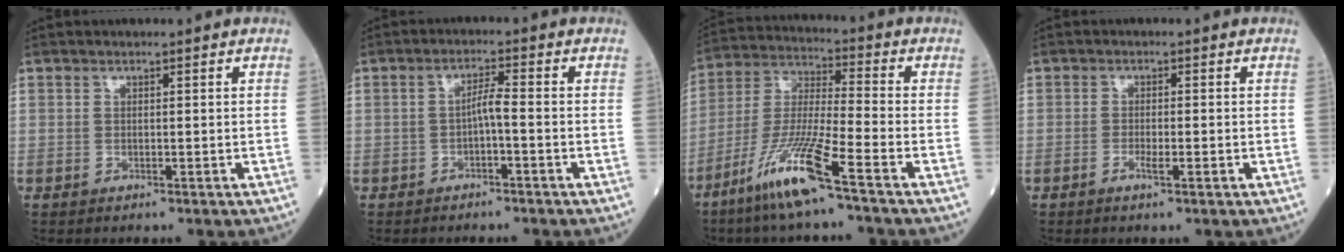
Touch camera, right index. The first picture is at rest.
{"total": 2.5, "force": [-0.8, 0.1, 2.3], "torque": [-0.039, 0.006, -0.017]}
{"total": 12.4, "force": [-7.6, -0.6, 9.8], "torque": [-0.205, -0.030, -0.156]}
{"total": 1.8, "force": [-0.8, 0.1, 1.7], "torque": [-0.030, -0.001, -0.014]}